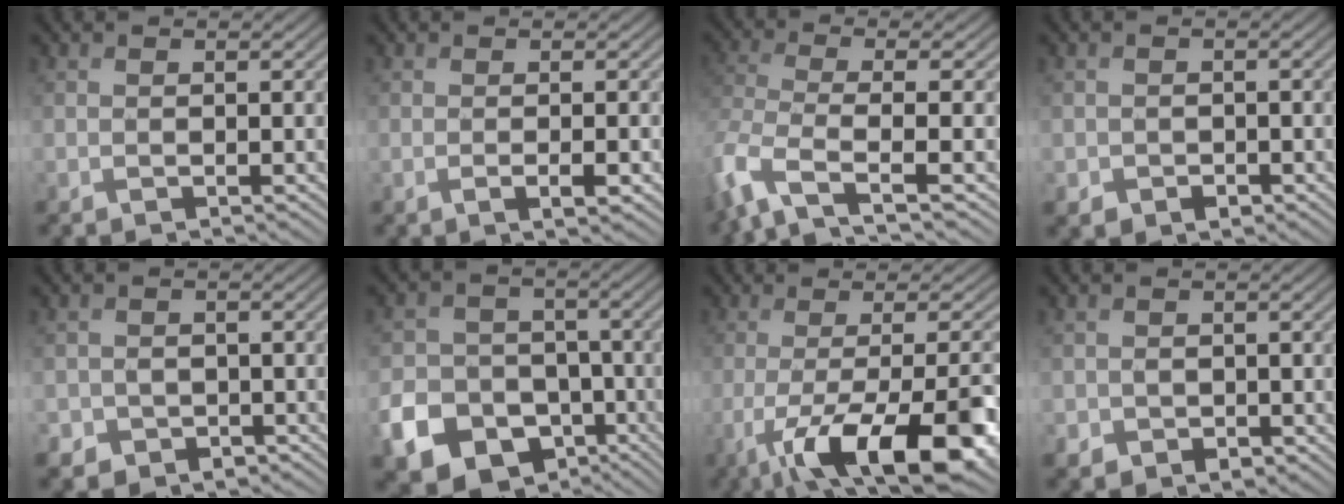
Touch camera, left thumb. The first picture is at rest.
{"total": 2.7, "force": [-0.5, 0.6, 2.5], "torque": [-0.042, 0.000, -0.009]}
{"total": 7.9, "force": [-4.0, 2.6, 6.3], "torque": [-0.156, -0.018, -0.086]}
{"total": 2.2, "force": [-0.9, 1.9, 0.7], "torque": [-0.011, -0.011, -0.017]}
{"total": 4.0, "force": [-2.0, 3.3, 0.9], "torque": [-0.013, -0.003, -0.040]}
{"total": 12.2, "force": [-6.1, 9.1, 5.4], "torque": [-0.140, -0.034, -0.112]}
{"total": 16.3, "force": [-6.7, 5.5, 13.8], "torque": [-0.214, -0.024, -0.094]}
{"total": 2.7, "force": [-1.0, 2.4, 0.9], "torque": [-0.021, -0.012, -0.018]}